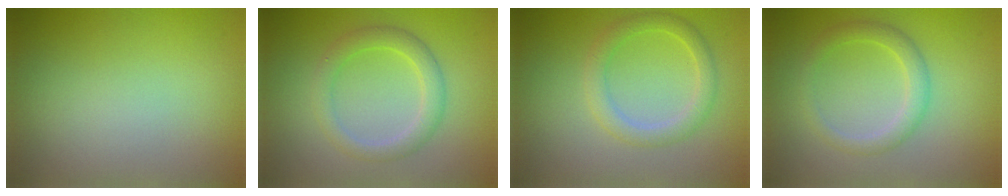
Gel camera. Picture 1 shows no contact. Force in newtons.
{"total": 2.9, "press": 2.9, "slide": 0.3}
{"total": 2.6, "press": 2.6, "slide": 0.2}
{"total": 2.5, "press": 2.4, "slide": 0.2}